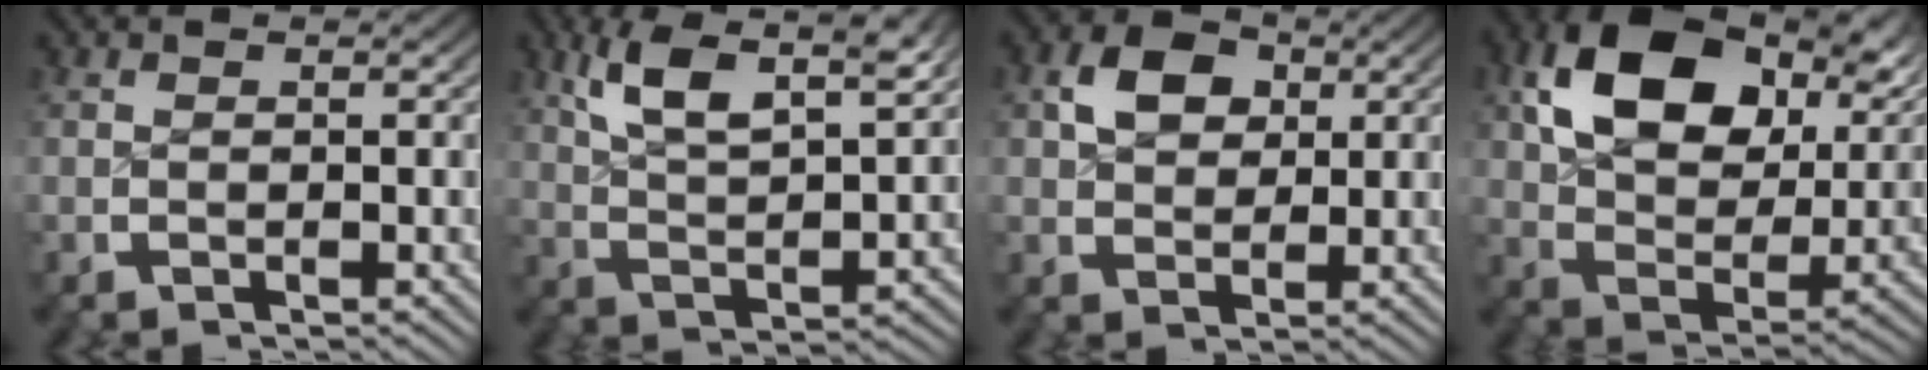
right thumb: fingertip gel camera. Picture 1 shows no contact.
{"total": 8.0, "force": [3.8, 4.0, 5.8], "torque": [-0.111, -0.004, 0.069]}
{"total": 5.0, "force": [1.6, 3.6, 3.1], "torque": [-0.051, -0.006, 0.032]}
{"total": 14.0, "force": [4.3, 8.5, 10.3], "torque": [-0.187, -0.017, 0.080]}